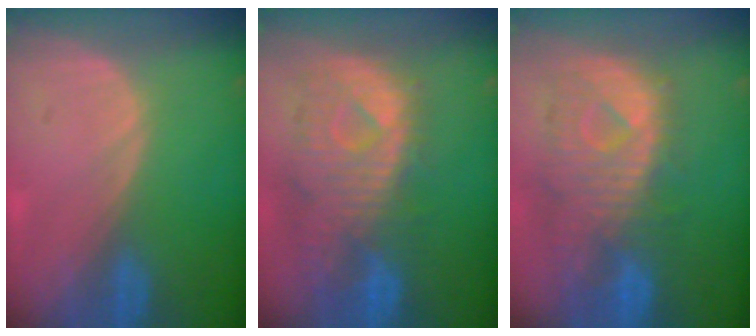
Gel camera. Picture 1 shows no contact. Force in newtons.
{"total": 11.4, "press": 9.9, "slide": 5.7}
{"total": 10.9, "press": 9.7, "slide": 5.0}